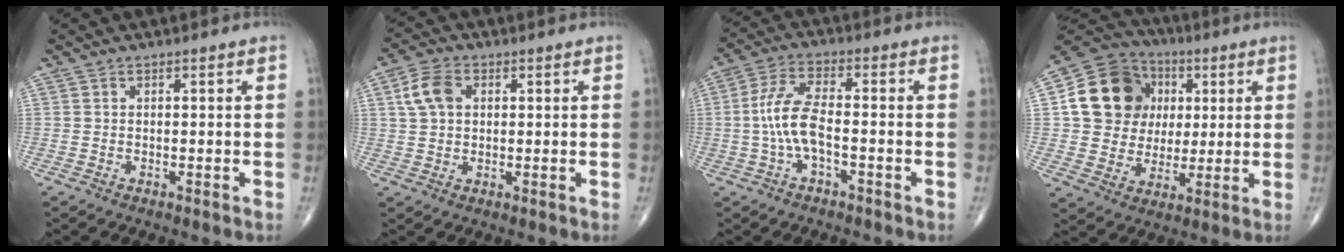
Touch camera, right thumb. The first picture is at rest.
{"total": 6.2, "force": [1.7, 4.3, 4.1], "torque": [-0.076, 0.008, 0.029]}
{"total": 8.1, "force": [-1.4, 3.2, 7.3], "torque": [-0.166, 0.028, -0.031]}
{"total": 16.9, "force": [3.6, 14.6, 7.7], "torque": [-0.106, 0.011, 0.067]}